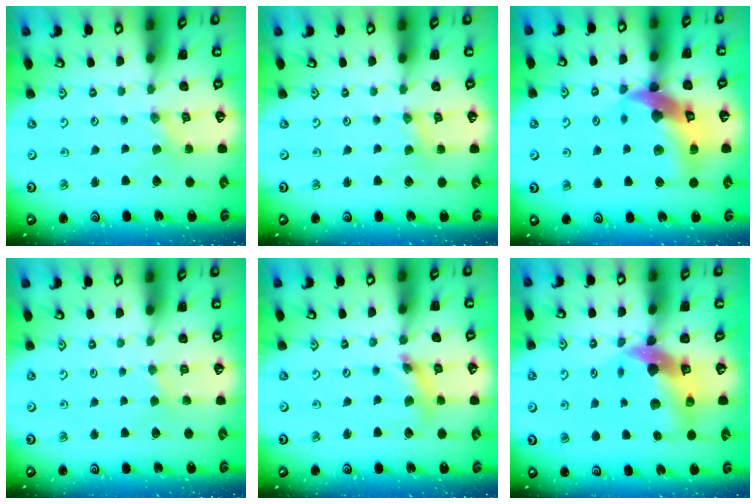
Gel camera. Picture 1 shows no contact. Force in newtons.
{"total": 1.0, "press": 1.0, "slide": 0.2}
{"total": 17.0, "press": 16.9, "slide": 2.3}
{"total": 2.1, "press": 2.1, "slide": 0.4}
{"total": 7.9, "press": 7.8, "slide": 1.1}
{"total": 11.8, "press": 11.6, "slide": 1.9}